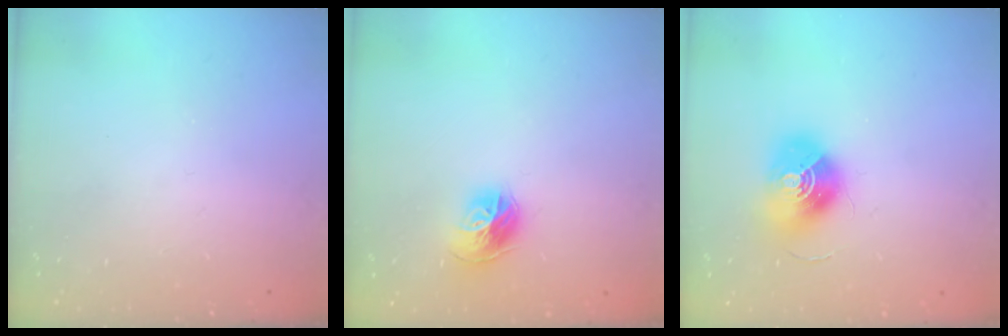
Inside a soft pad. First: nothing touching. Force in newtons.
{"total": 10.6, "press": 10.5, "slide": 1.2}
{"total": 13.5, "press": 13.5, "slide": 0.6}